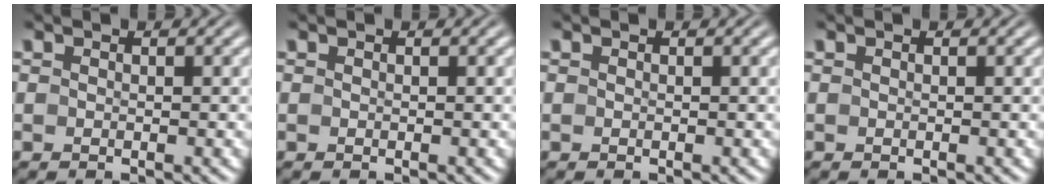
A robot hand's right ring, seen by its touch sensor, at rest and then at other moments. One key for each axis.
{"total": 0.0}
{"total": 0.0}
{"total": 0.0}